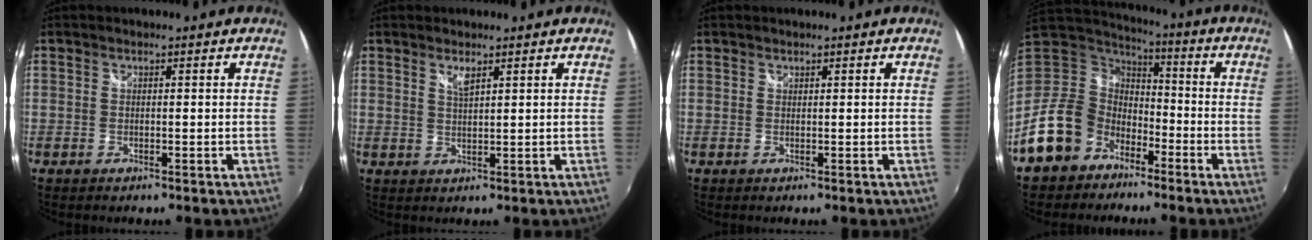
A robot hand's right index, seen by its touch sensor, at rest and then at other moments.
{"total": 2.1, "force": [1.5, 0.4, 1.4], "torque": [-0.026, -0.001, 0.024]}
{"total": 0.0}
{"total": 15.5, "force": [-9.3, 11.5, 4.9], "torque": [-0.142, 0.018, -0.162]}